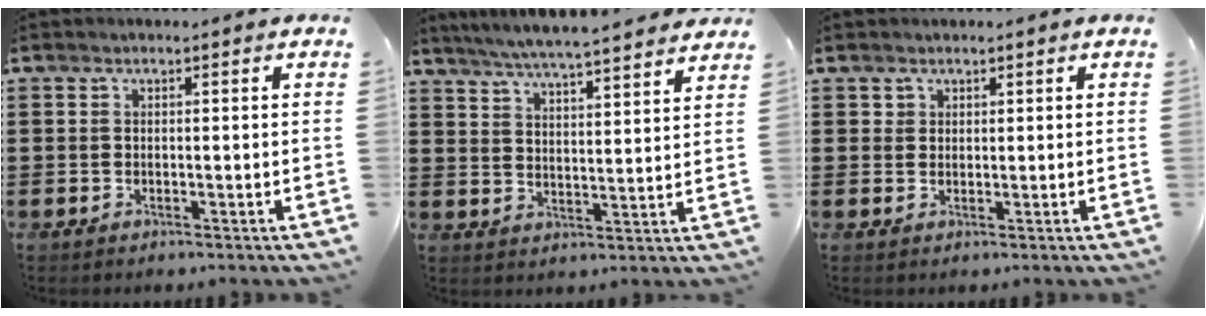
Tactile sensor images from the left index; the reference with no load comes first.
{"total": 5.3, "force": [5.0, -0.6, 1.4], "torque": [-0.048, -0.032, 0.086]}
{"total": 1.2, "force": [0.9, 0.8, 0.0], "torque": [-0.003, 0.002, 0.018]}